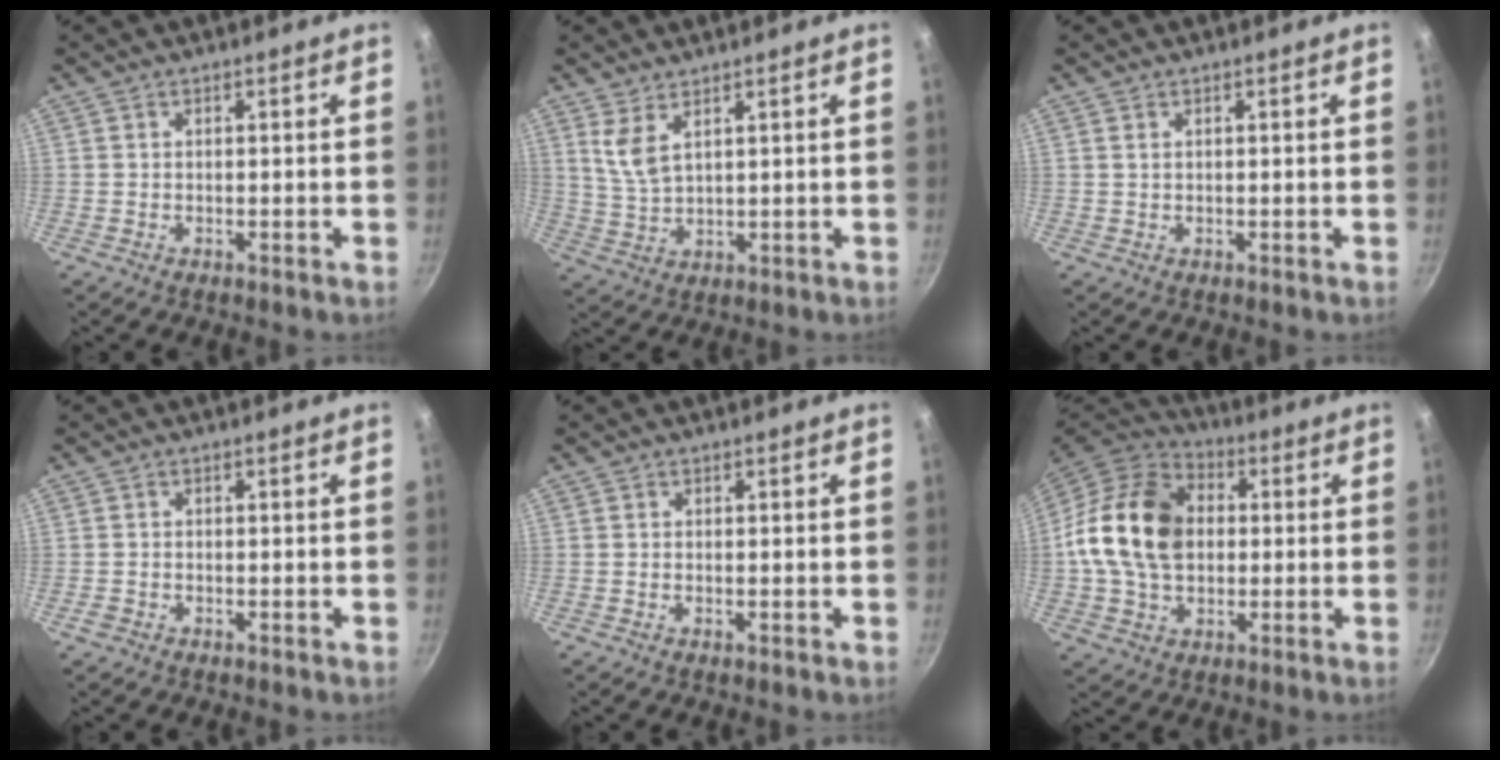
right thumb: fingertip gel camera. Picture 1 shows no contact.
{"total": 5.0, "force": [2.8, 1.9, 3.6], "torque": [-0.069, -0.028, 0.064]}
{"total": 0.6, "force": [0.3, 0.3, 0.4], "torque": [-0.007, 0.001, 0.007]}
{"total": 1.3, "force": [-0.8, 0.9, 0.6], "torque": [-0.016, 0.003, -0.015]}
{"total": 0.6, "force": [-0.1, 0.2, 0.5], "torque": [-0.009, 0.000, -0.003]}
{"total": 18.7, "force": [1.2, 13.7, 12.7], "torque": [-0.213, 0.025, 0.011]}